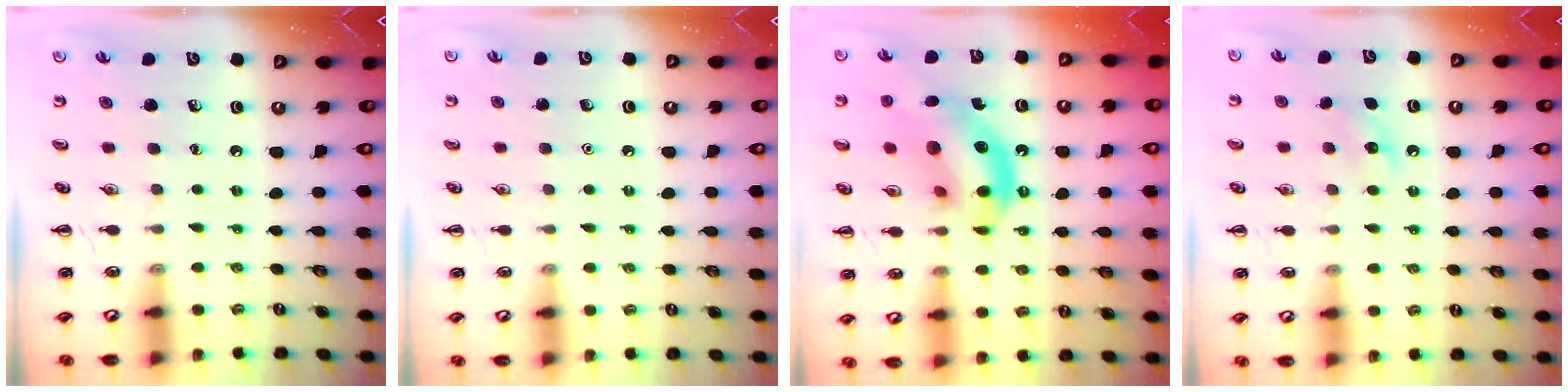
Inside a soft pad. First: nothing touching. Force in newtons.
{"total": 1.6, "press": 1.5, "slide": 0.1}
{"total": 14.7, "press": 14.1, "slide": 4.0}
{"total": 6.4, "press": 6.2, "slide": 1.6}